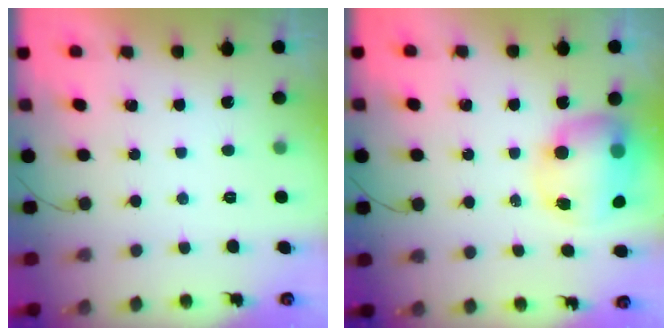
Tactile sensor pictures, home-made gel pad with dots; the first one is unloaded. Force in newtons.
{"total": 11.3, "press": 11.0, "slide": 2.8}